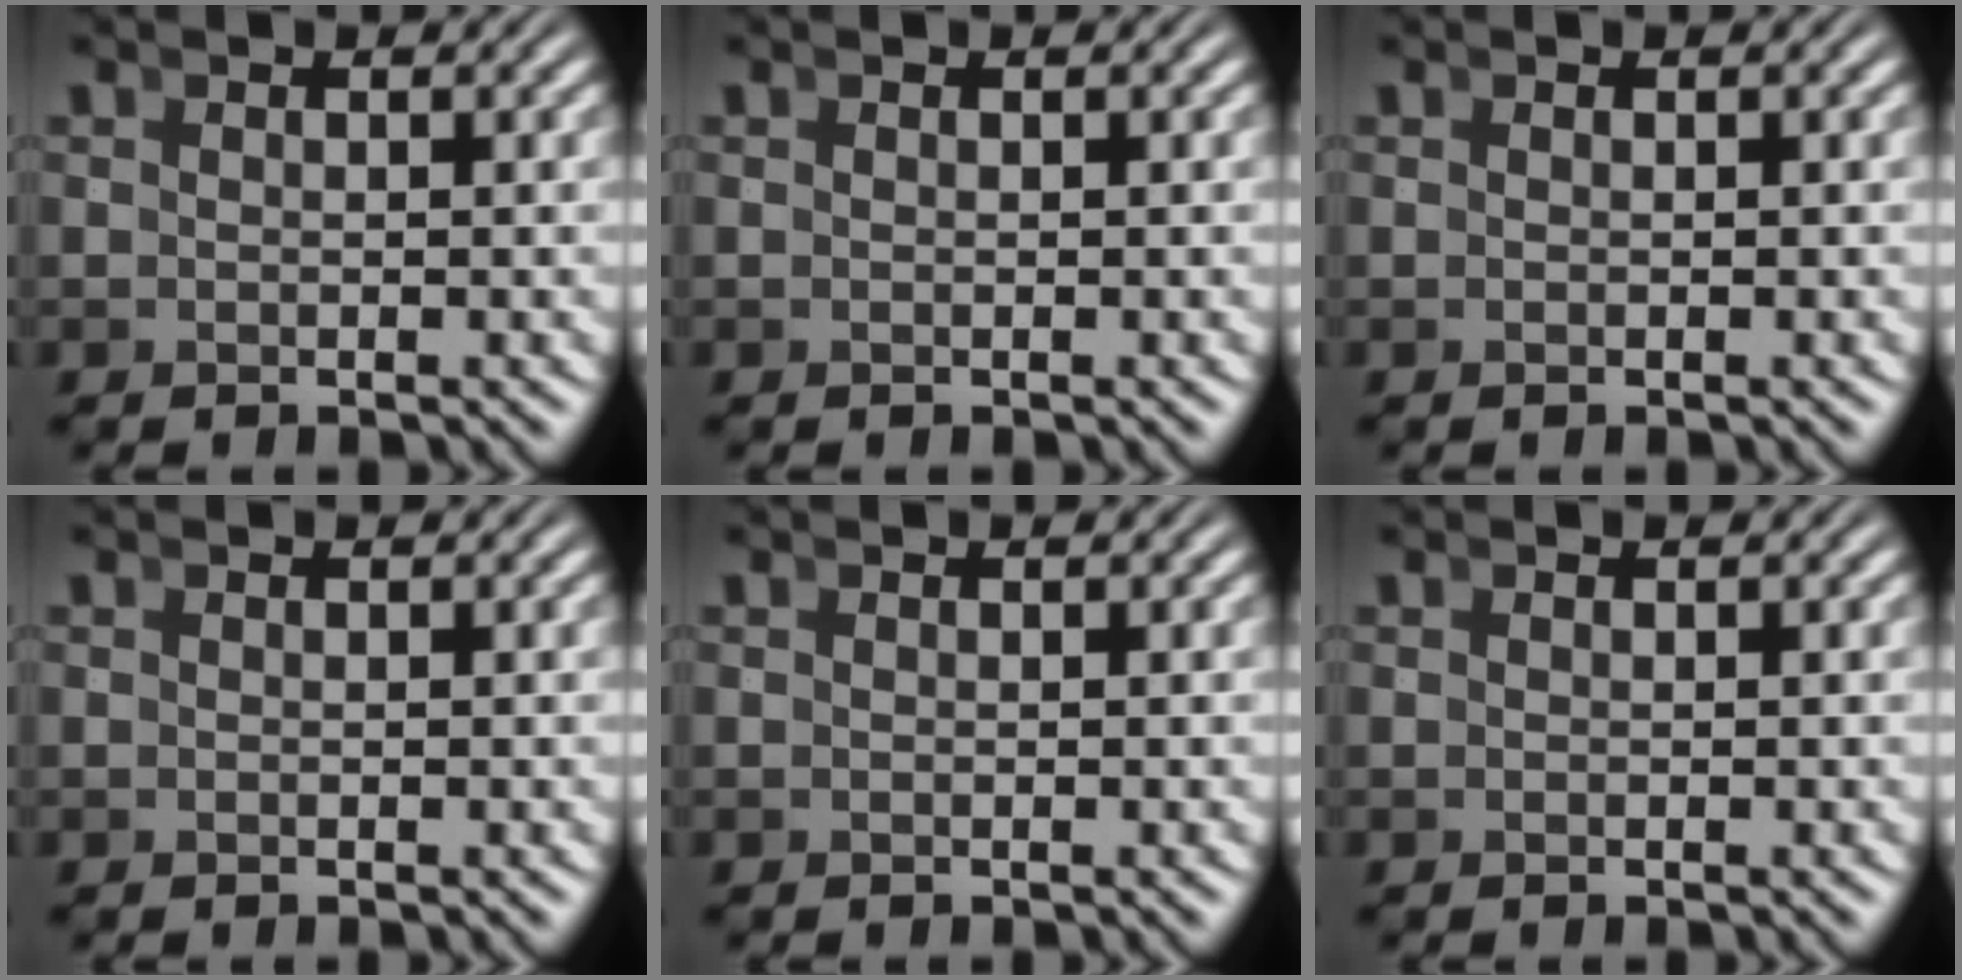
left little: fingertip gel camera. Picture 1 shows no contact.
{"total": 0.0}
{"total": 0.0}
{"total": 0.0}
{"total": 0.0}
{"total": 0.0}